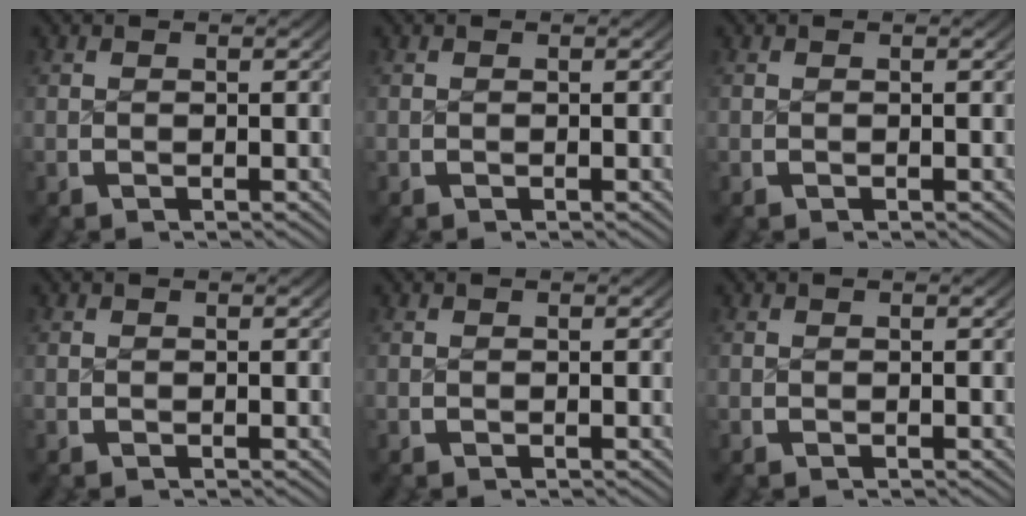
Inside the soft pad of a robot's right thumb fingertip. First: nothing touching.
{"total": 0.0}
{"total": 0.0}
{"total": 0.0}
{"total": 0.0}
{"total": 0.0}